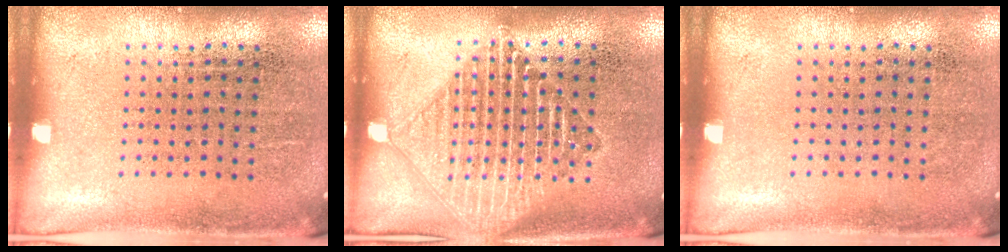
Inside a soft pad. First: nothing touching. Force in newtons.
{"total": 1.8, "press": 1.8, "slide": 0.2}
{"total": 0.0}